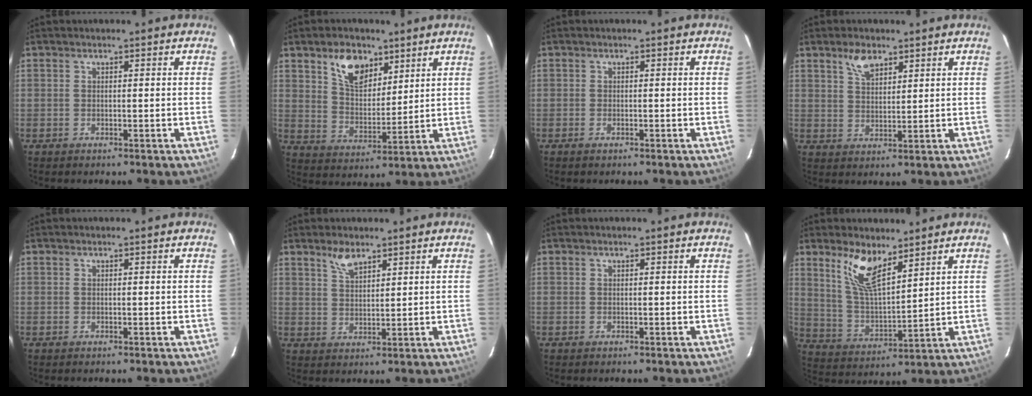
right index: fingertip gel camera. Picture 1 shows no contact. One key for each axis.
{"total": 9.7, "fx": 5.8, "fy": 5.5, "fz": 5.5, "tx": -0.092, "ty": 0.011, "tz": 0.111}
{"total": 0.8, "fx": -0.5, "fy": 0.3, "fz": 0.4, "tx": -0.008, "ty": -0.002, "tz": -0.011}
{"total": 4.7, "fx": 3.2, "fy": 2.3, "fz": 2.7, "tx": -0.045, "ty": 0.006, "tz": 0.059}
{"total": 0.0}
{"total": 4.0, "fx": 3.0, "fy": 1.5, "fz": 2.1, "tx": -0.039, "ty": 0.002, "tz": 0.058}
{"total": 0.0}
{"total": 10.3, "fx": 6.8, "fy": 3.3, "fz": 7.0, "tx": -0.139, "ty": 0.001, "tz": 0.140}